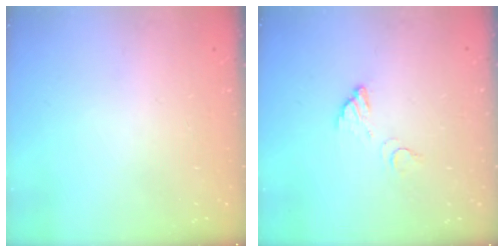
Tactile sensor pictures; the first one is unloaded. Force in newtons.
{"total": 3.5, "press": 3.5, "slide": 0.2}